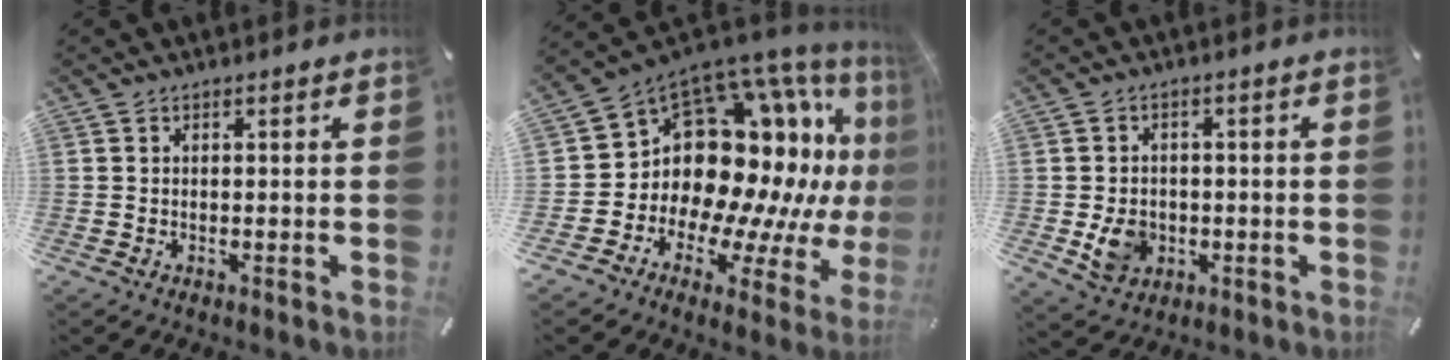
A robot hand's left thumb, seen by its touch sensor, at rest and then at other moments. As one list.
[{"total": 17.2, "force": [4.7, 12.9, 10.4], "torque": [-0.139, -0.099, 0.113]}, {"total": 6.8, "force": [-1.2, 5.9, 3.3], "torque": [-0.053, 0.000, -0.021]}]